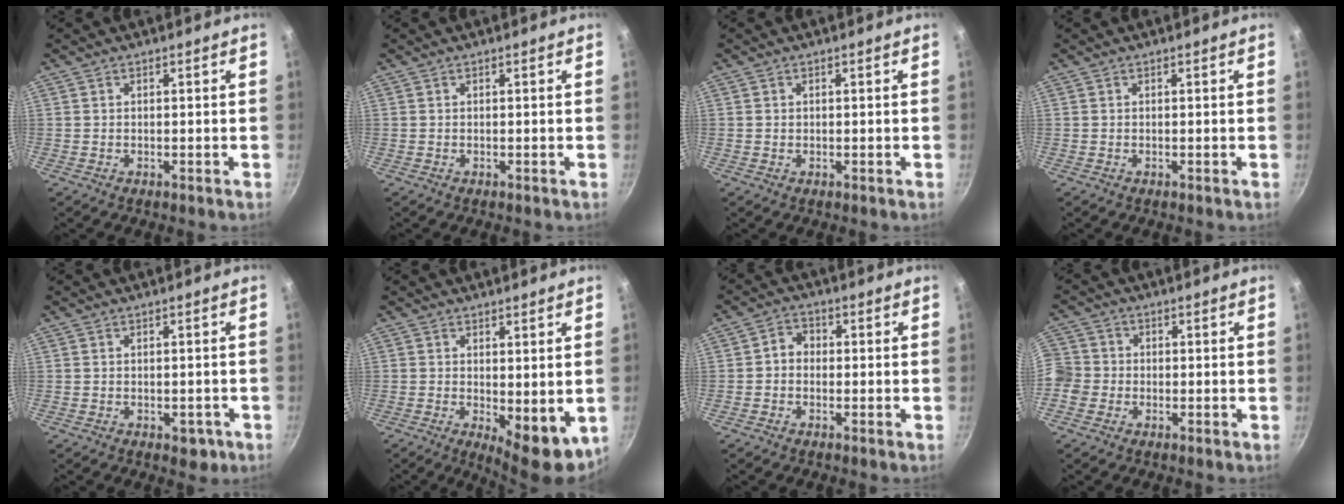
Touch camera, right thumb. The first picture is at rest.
{"total": 0.0}
{"total": 0.6, "force": [0.1, 0.6, 0.2], "torque": [0.000, 0.002, 0.001]}
{"total": 0.0}
{"total": 3.2, "force": [-1.2, 2.1, 2.1], "torque": [-0.010, 0.013, -0.006]}
{"total": 8.4, "force": [-0.4, 3.7, 7.6], "torque": [-0.081, -0.008, 0.007]}
{"total": 3.2, "force": [-0.5, 2.7, 1.6], "torque": [-0.010, 0.013, -0.017]}
{"total": 8.0, "force": [-1.7, 7.2, 2.8], "torque": [-0.056, 0.025, -0.048]}